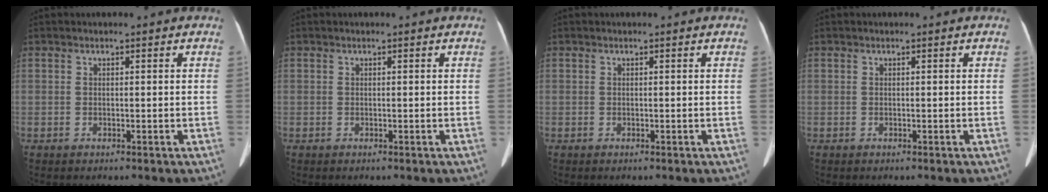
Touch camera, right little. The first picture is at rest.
{"total": 0.0}
{"total": 0.0}
{"total": 0.0}